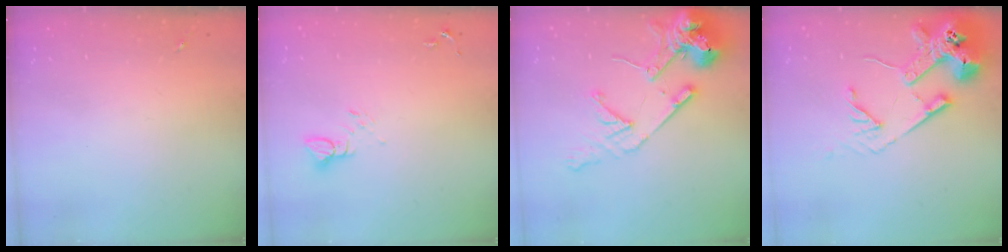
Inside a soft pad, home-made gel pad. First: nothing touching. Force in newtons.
{"total": 4.0, "press": 4.0, "slide": 0.3}
{"total": 15.7, "press": 15.5, "slide": 2.3}
{"total": 16.6, "press": 16.5, "slide": 2.0}